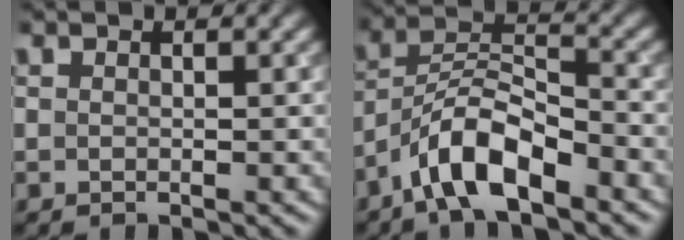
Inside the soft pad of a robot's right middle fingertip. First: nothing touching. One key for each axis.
{"total": 6.3, "fx": -4.3, "fy": 1.9, "fz": 4.2, "tx": -0.073, "ty": 0.010, "tz": -0.086}